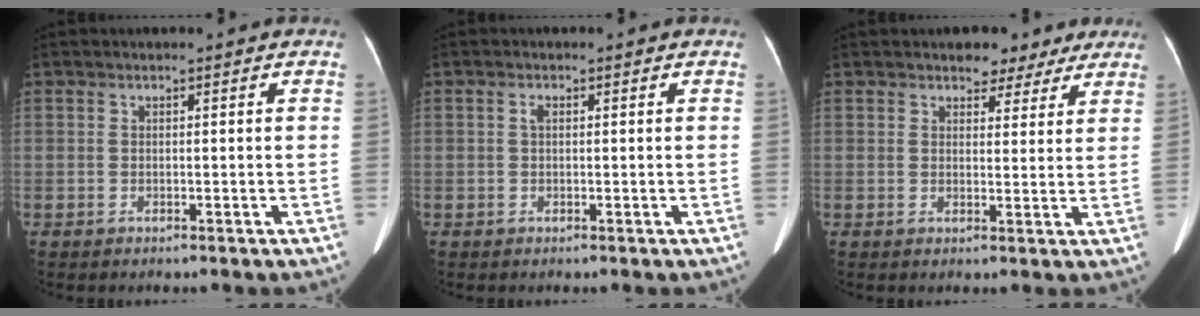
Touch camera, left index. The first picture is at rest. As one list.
[{"total": 0.8, "force": [0.2, 0.5, 0.6], "torque": [-0.014, 0.006, 0.006]}, {"total": 5.4, "force": [4.2, 3.0, 1.3], "torque": [-0.006, 0.005, 0.049]}]